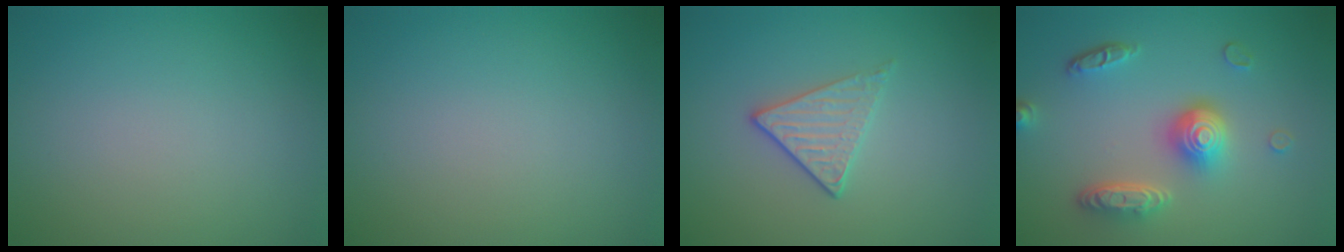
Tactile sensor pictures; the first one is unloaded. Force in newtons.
{"total": 0.0}
{"total": 2.0, "press": 1.7, "slide": 1.0}
{"total": 4.8, "press": 3.7, "slide": 3.0}